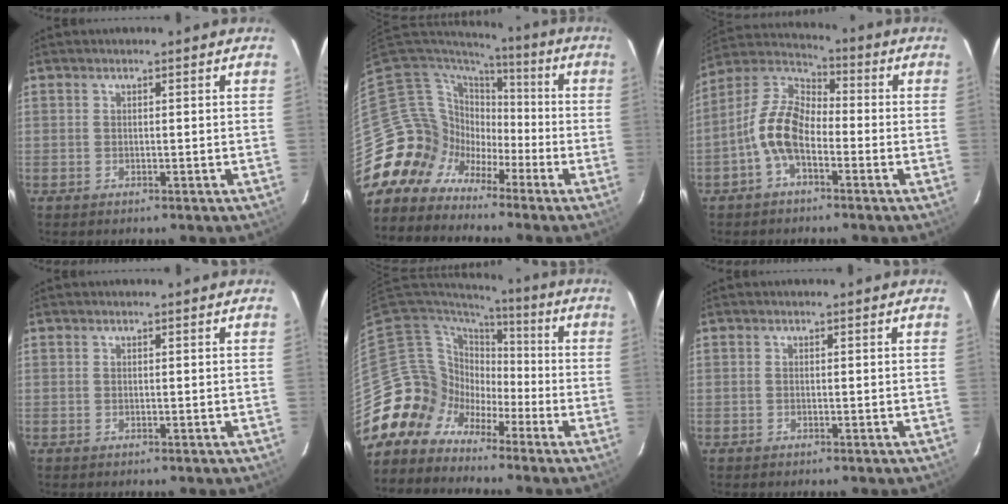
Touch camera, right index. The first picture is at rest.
{"total": 10.7, "force": [-5.5, 9.2, 0.4], "torque": [-0.030, 0.040, -0.119]}
{"total": 10.2, "force": [-3.7, 5.5, 7.8], "torque": [-0.167, 0.017, -0.078]}
{"total": 0.0}
{"total": 9.5, "force": [-5.1, 8.0, 0.0], "torque": [-0.017, 0.045, -0.117]}
{"total": 0.0}